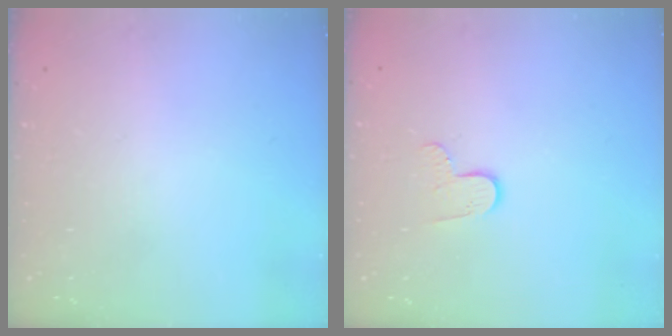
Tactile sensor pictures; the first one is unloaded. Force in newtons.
{"total": 5.9, "press": 5.9, "slide": 0.6}